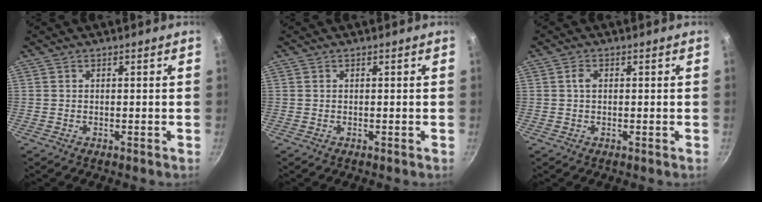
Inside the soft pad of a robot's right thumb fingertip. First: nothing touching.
{"total": 0.0}
{"total": 1.7, "force": [0.3, 1.2, 1.2], "torque": [-0.020, 0.005, 0.003]}